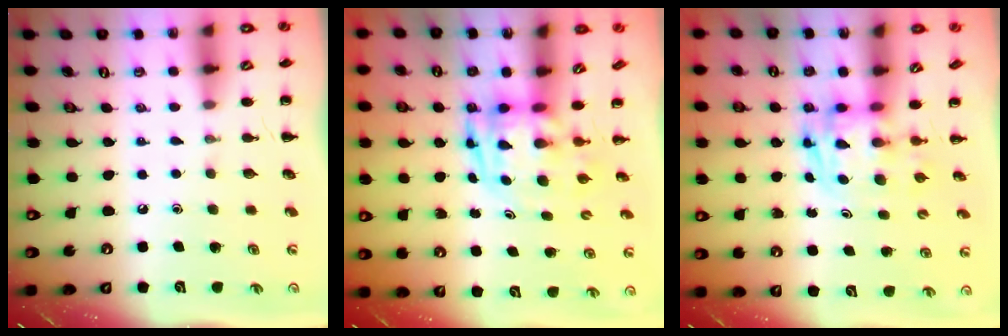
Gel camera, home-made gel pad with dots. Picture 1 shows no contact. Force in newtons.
{"total": 3.2, "press": 3.1, "slide": 0.7}
{"total": 2.8, "press": 2.8, "slide": 0.5}